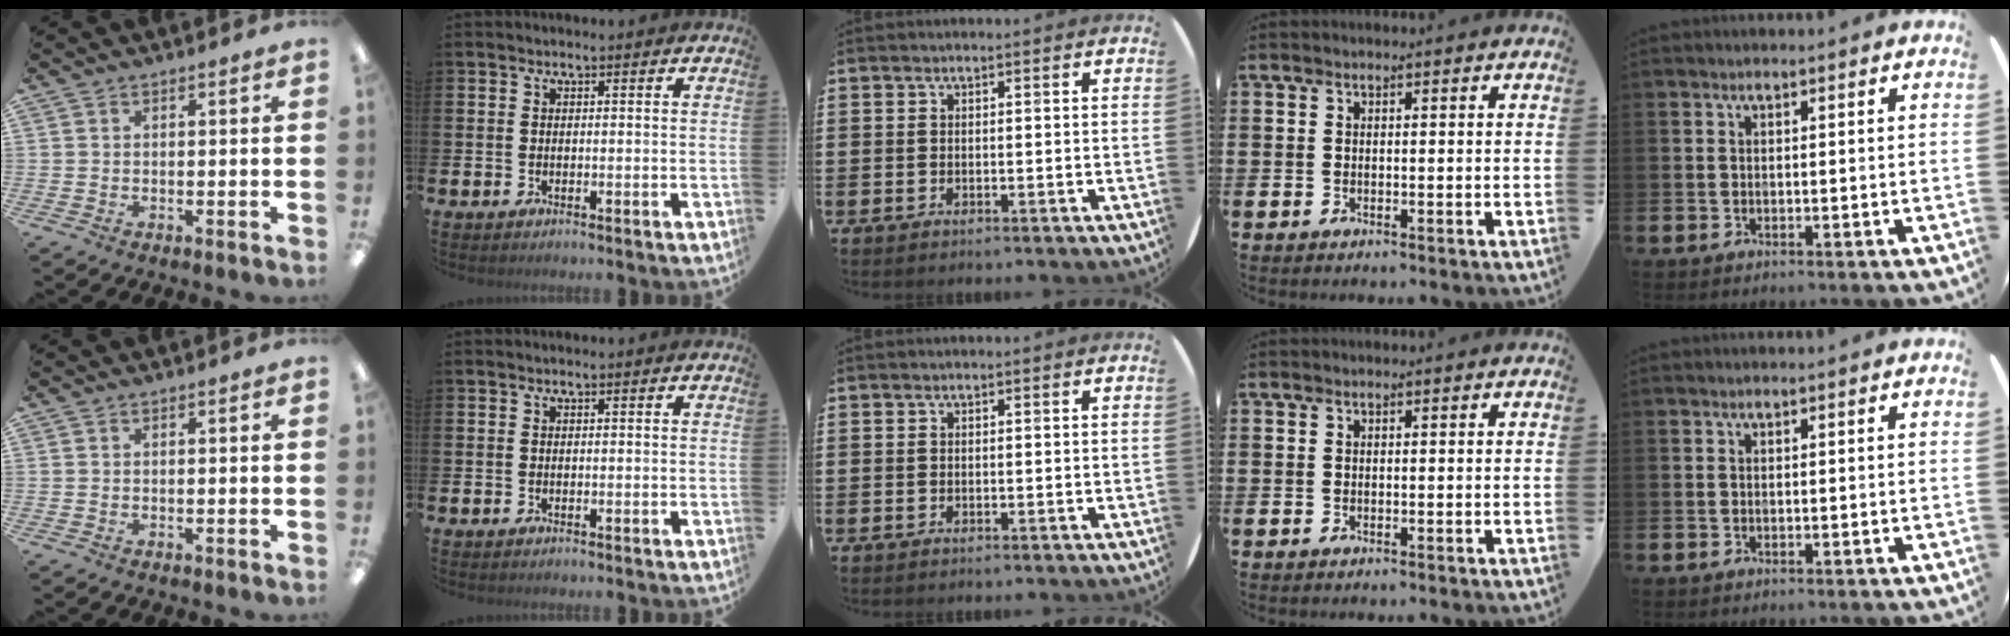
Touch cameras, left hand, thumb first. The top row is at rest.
{}